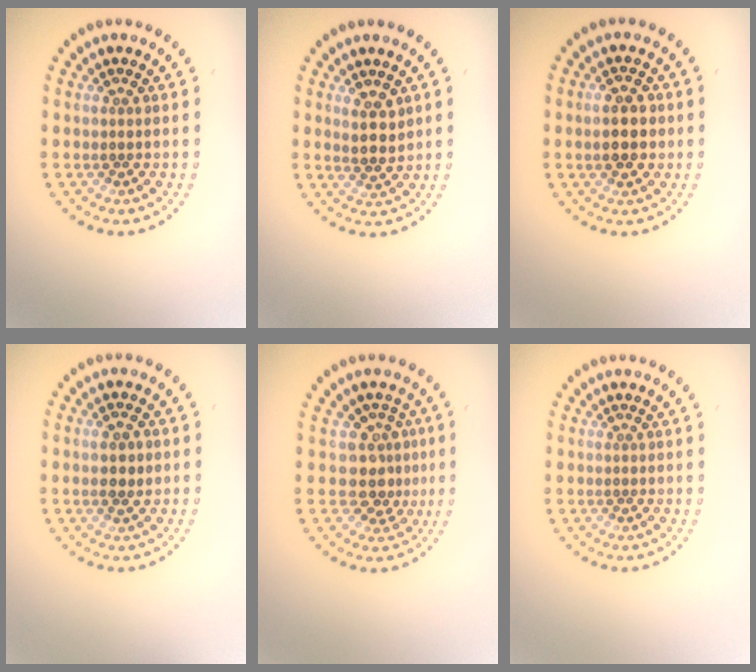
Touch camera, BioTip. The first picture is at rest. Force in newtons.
{"total": 2.3, "press": 2.0, "slide": 1.0}
{"total": 4.0, "press": 4.0, "slide": 0.2}
{"total": 2.2, "press": 2.2, "slide": 0.2}
{"total": 3.2, "press": 2.5, "slide": 2.0}
{"total": 0.0}